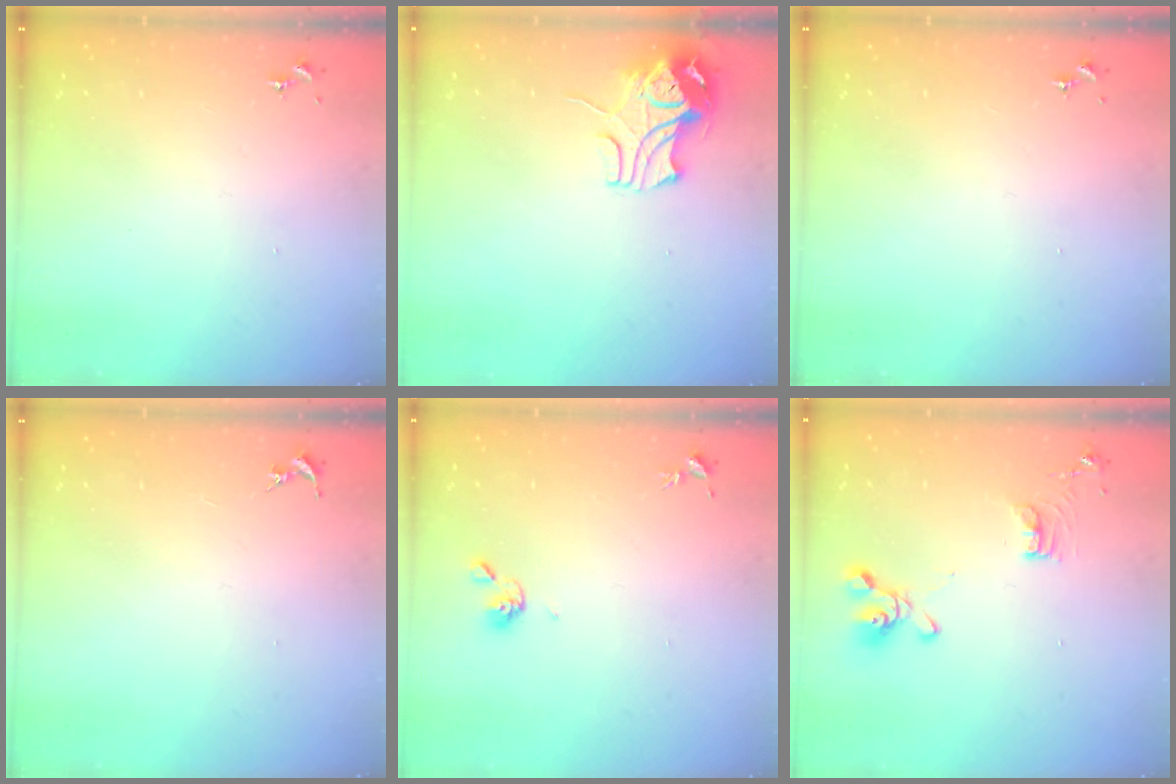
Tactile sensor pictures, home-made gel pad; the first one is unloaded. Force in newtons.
{"total": 10.6, "press": 10.5, "slide": 1.6}
{"total": 0.0}
{"total": 0.0}
{"total": 6.1, "press": 6.0, "slide": 1.2}
{"total": 12.5, "press": 12.3, "slide": 2.0}